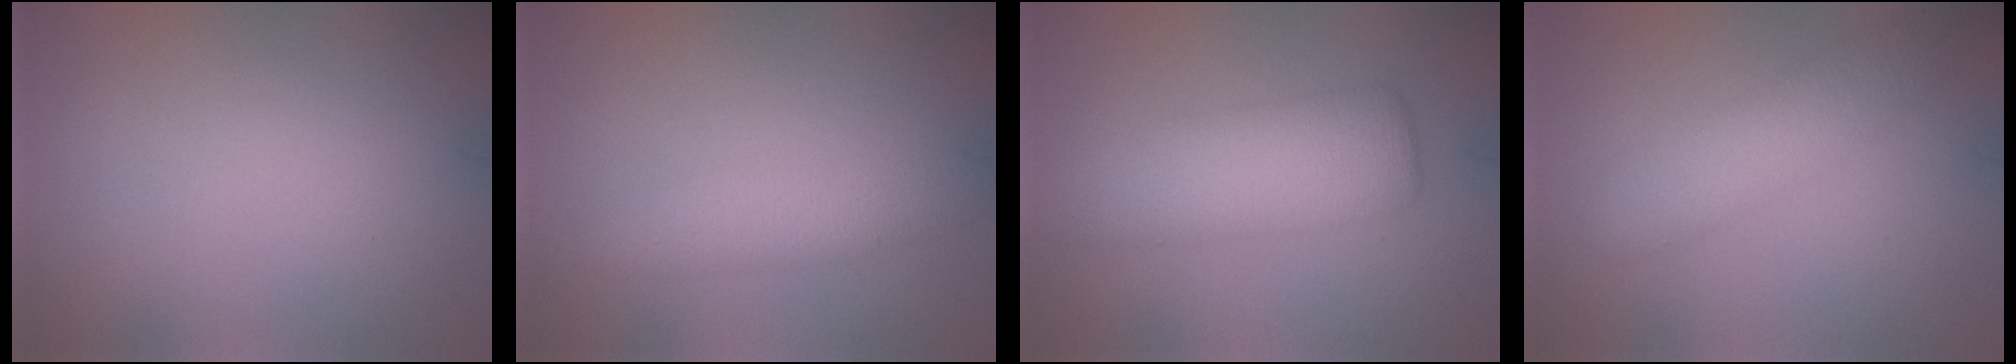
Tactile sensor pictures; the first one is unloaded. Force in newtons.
{"total": 2.3, "press": 2.3, "slide": 0.1}
{"total": 6.4, "press": 6.4, "slide": 0.1}
{"total": 4.2, "press": 4.2, "slide": 0.4}